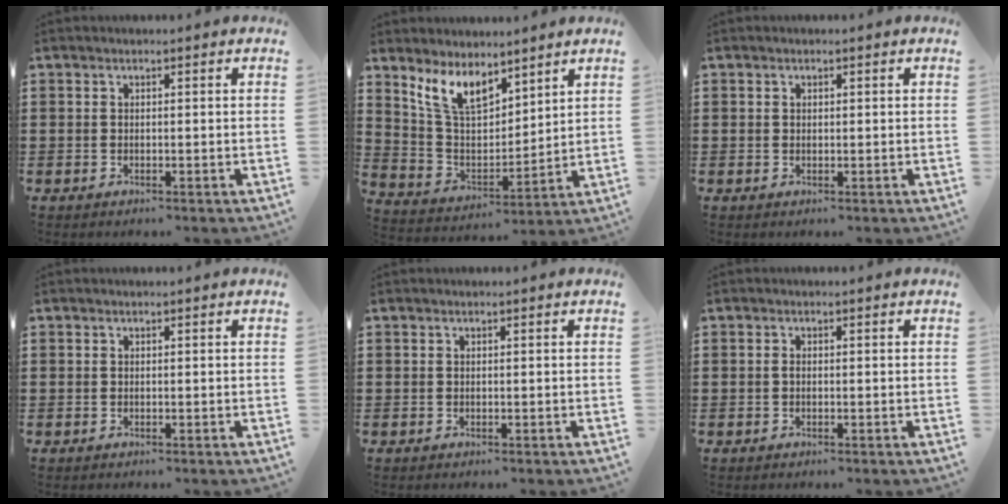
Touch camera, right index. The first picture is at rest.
{"total": 8.7, "force": [6.5, 3.6, 4.5], "torque": [-0.114, -0.016, 0.121]}
{"total": 0.5, "force": [0.2, 0.5, 0.1], "torque": [-0.003, 0.004, 0.004]}
{"total": 0.0}
{"total": 0.0}
{"total": 0.6, "force": [-0.1, 0.2, 0.6], "torque": [-0.015, -0.004, -0.001]}